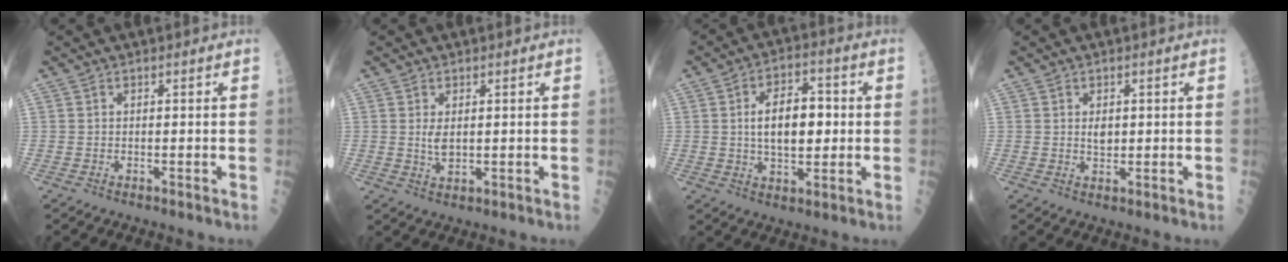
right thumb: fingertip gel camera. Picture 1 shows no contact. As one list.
[{"total": 2.9, "force": [0.5, 1.5, 2.4], "torque": [-0.042, -0.010, 0.015]}, {"total": 11.2, "force": [0.8, 6.0, 9.5], "torque": [-0.132, 0.008, 0.014]}, {"total": 2.2, "force": [0.4, 1.4, 1.6], "torque": [-0.018, -0.004, 0.008]}]